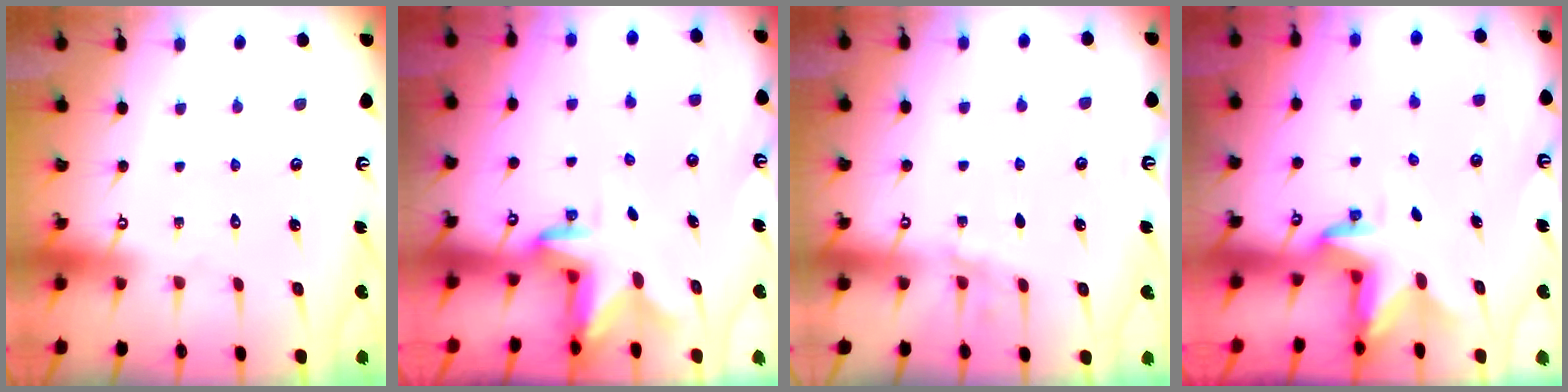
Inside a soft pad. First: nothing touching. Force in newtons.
{"total": 2.5, "press": 2.4, "slide": 0.4}
{"total": 2.4, "press": 2.3, "slide": 0.3}
{"total": 2.9, "press": 2.9, "slide": 0.2}